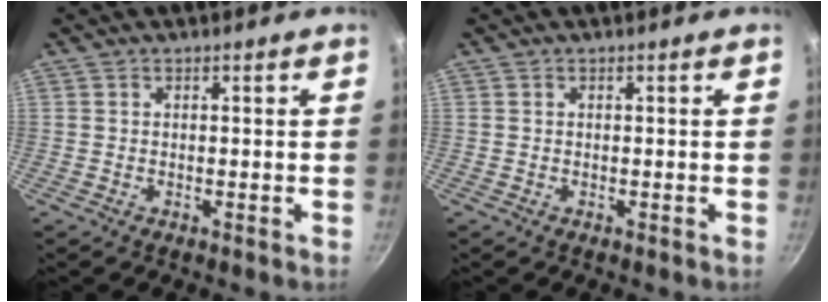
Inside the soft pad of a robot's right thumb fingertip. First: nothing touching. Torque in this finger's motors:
{"motor_torque": [-0.17, 0.16, 0.02, -0.03, 0.02]}